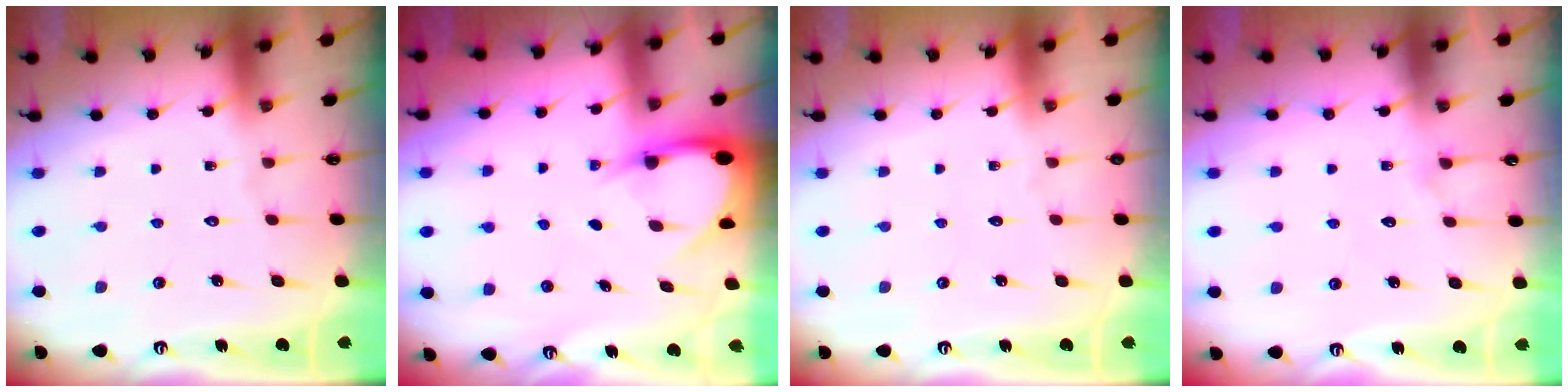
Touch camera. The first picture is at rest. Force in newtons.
{"total": 4.7, "press": 4.6, "slide": 0.8}
{"total": 0.0}
{"total": 4.7, "press": 4.7, "slide": 0.5}